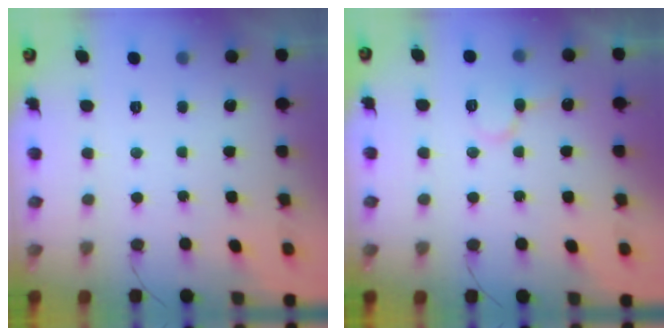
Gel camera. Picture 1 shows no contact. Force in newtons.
{"total": 8.5, "press": 8.5, "slide": 1.1}